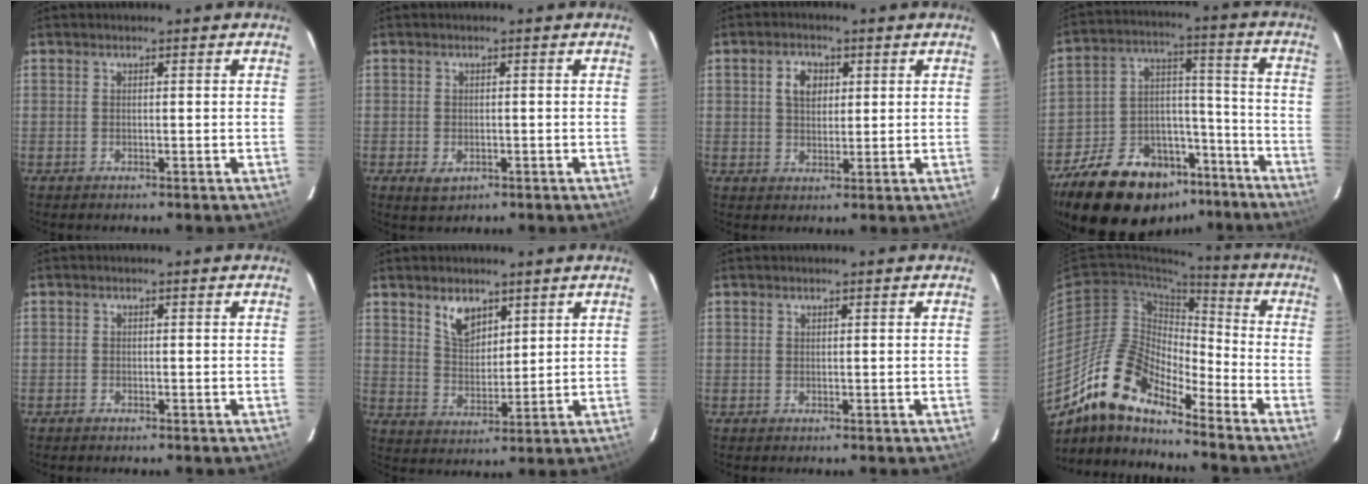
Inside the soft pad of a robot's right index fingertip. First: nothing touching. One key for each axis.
{"total": 2.6, "fx": -1.0, "fy": 1.9, "fz": 1.5, "tx": -0.026, "ty": -0.004, "tz": -0.013}
{"total": 4.6, "fx": 1.4, "fy": 3.3, "fz": 2.9, "tx": -0.045, "ty": 0.012, "tz": 0.027}
{"total": 22.9, "fx": -16.5, "fy": 12.3, "fz": 10.2, "tx": -0.214, "ty": 0.050, "tz": -0.239}
{"total": 0.6, "fx": -0.6, "fy": 0.3, "fz": 0.1, "tx": -0.003, "ty": 0.003, "tz": -0.013}
{"total": 6.4, "fx": 4.1, "fy": 3.6, "fz": 3.4, "tx": -0.055, "ty": 0.005, "tz": 0.081}
{"total": 0.0}
{"total": 15.6, "fx": -12.1, "fy": 4.8, "fz": 8.5, "tx": -0.150, "ty": -0.005, "tz": -0.243}